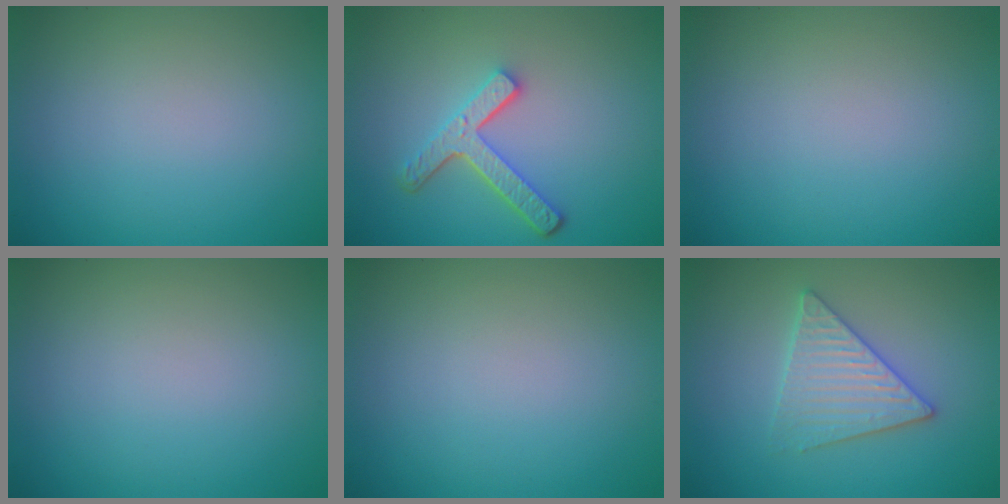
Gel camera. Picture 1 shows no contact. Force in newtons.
{"total": 4.1, "press": 3.2, "slide": 2.5}
{"total": 0.0}
{"total": 0.0}
{"total": 0.0}
{"total": 4.0, "press": 4.0, "slide": 0.5}